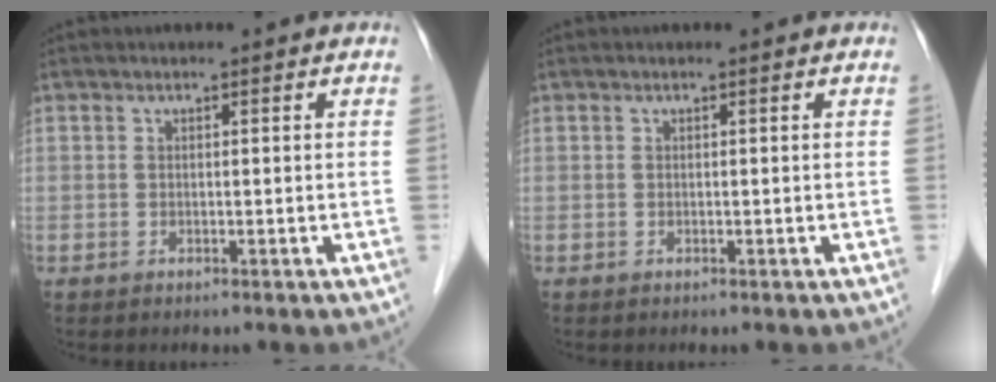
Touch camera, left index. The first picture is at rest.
{"total": 0.0}